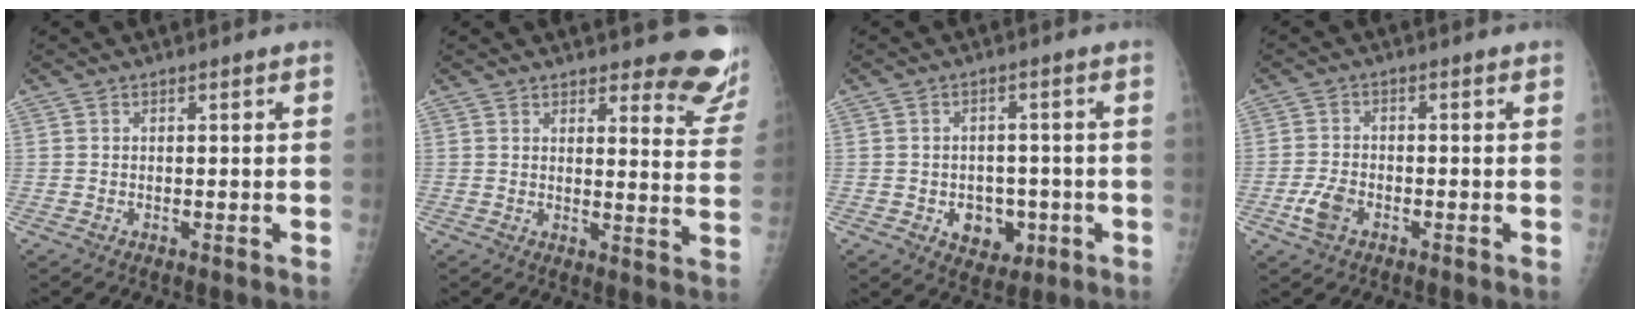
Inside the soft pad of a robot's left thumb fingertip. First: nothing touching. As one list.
[{"total": 11.1, "force": [9.9, 3.0, 4.1], "torque": [-0.007, -0.081, 0.094]}, {"total": 6.8, "force": [-2.0, 5.3, 3.7], "torque": [-0.020, 0.011, -0.019]}, {"total": 4.3, "force": [-2.0, 2.6, 2.7], "torque": [-0.057, 0.007, -0.039]}]